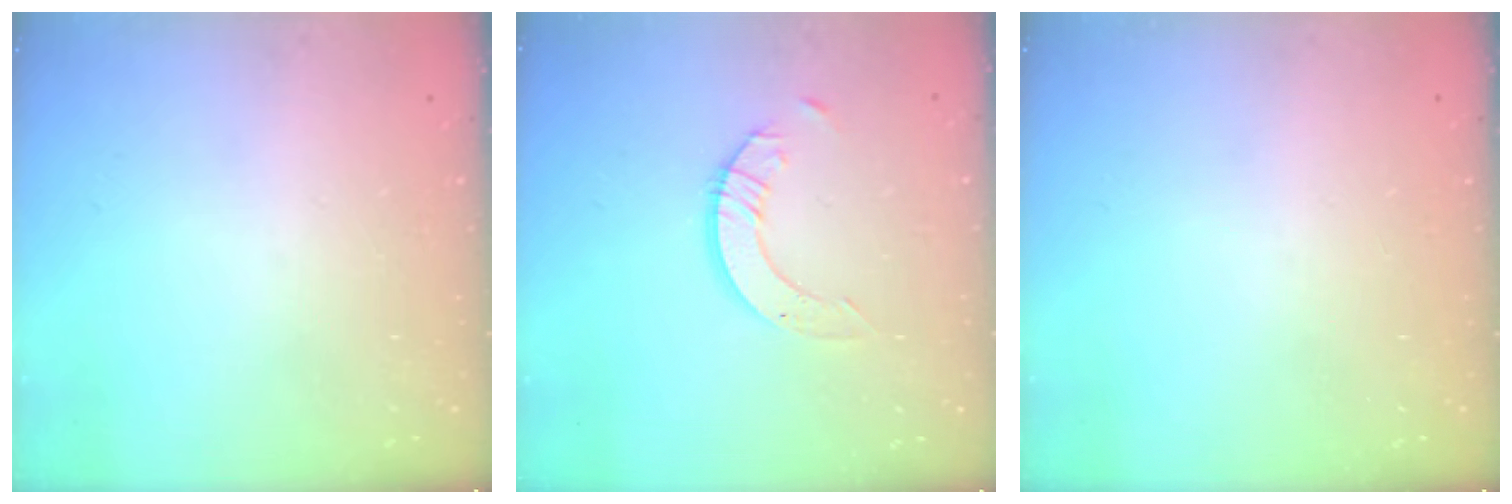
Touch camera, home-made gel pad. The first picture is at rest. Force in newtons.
{"total": 3.7, "press": 3.7, "slide": 0.3}
{"total": 0.0}